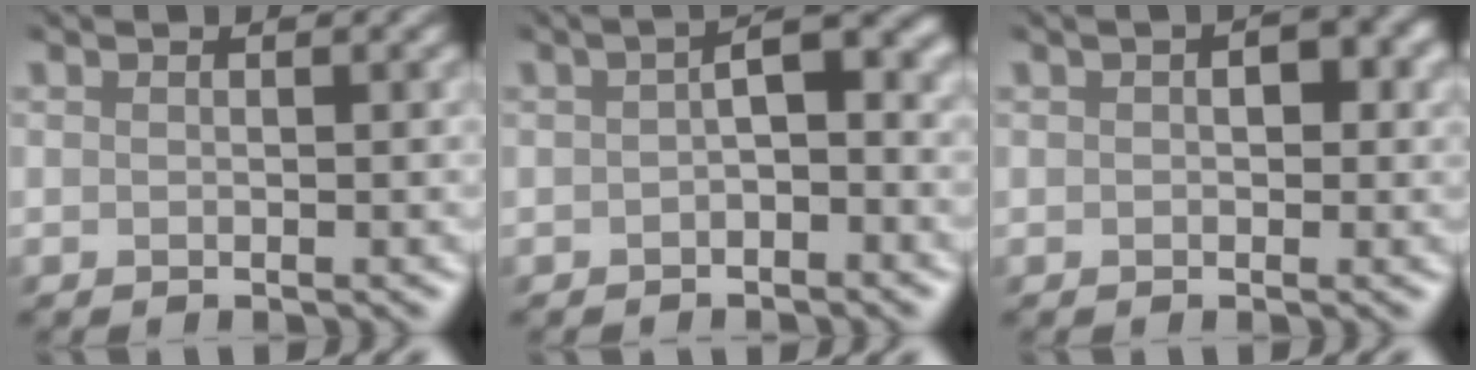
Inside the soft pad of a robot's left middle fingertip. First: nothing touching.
{"total": 2.9, "force": [-0.9, 1.1, 2.5], "torque": [-0.038, 0.014, -0.021]}
{"total": 2.4, "force": [0.3, 1.5, 1.8], "torque": [-0.008, 0.008, -0.001]}